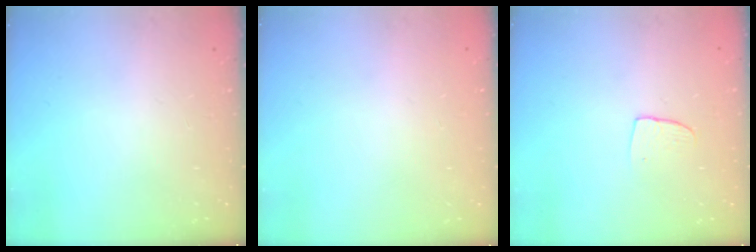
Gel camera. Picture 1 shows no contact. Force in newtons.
{"total": 0.0}
{"total": 4.9, "press": 4.9, "slide": 0.4}